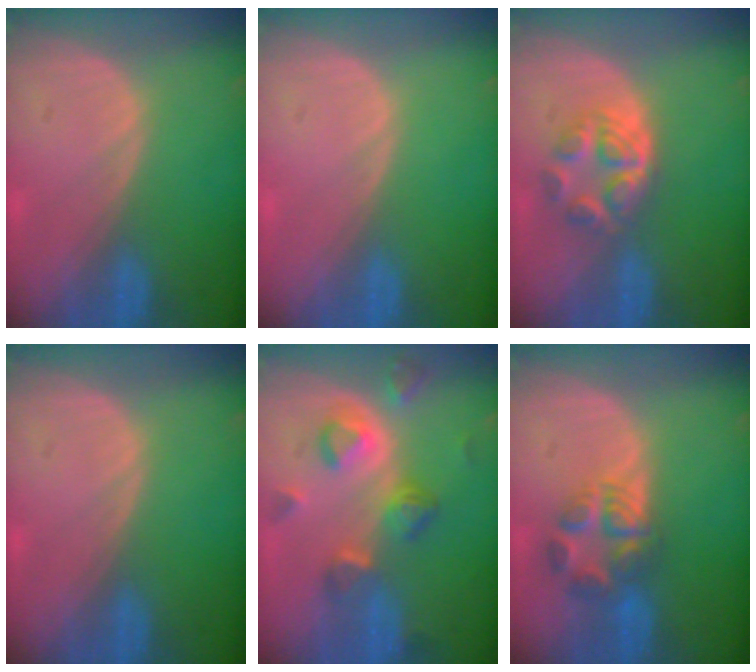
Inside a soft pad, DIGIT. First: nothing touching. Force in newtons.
{"total": 0.0}
{"total": 6.3, "press": 5.3, "slide": 3.4}
{"total": 0.0}
{"total": 7.9, "press": 7.1, "slide": 3.4}
{"total": 6.0, "press": 6.0, "slide": 0.5}